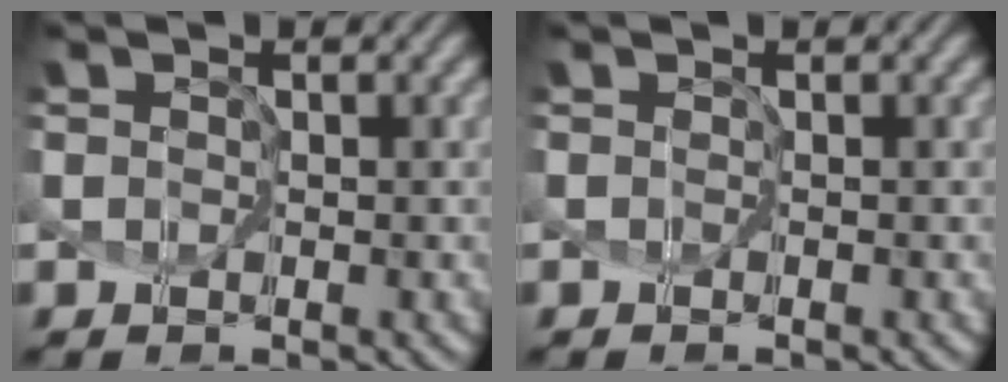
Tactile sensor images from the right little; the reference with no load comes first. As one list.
[{"total": 1.0, "force": [-0.1, -0.9, -0.4], "torque": [0.010, -0.004, 0.001]}]